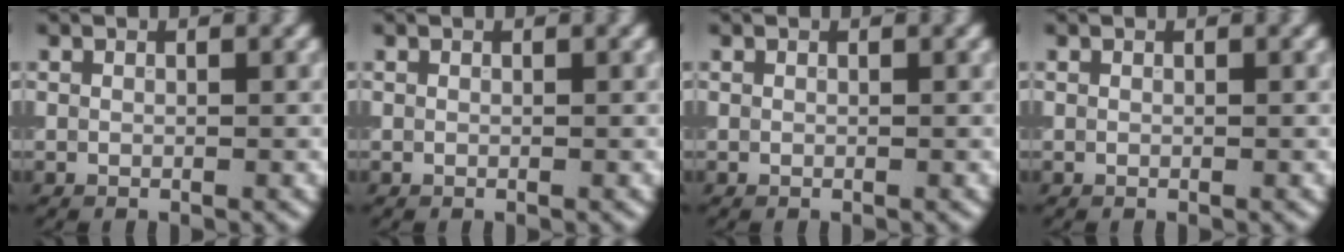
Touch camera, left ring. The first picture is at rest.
{"total": 0.0}
{"total": 0.0}
{"total": 0.0}